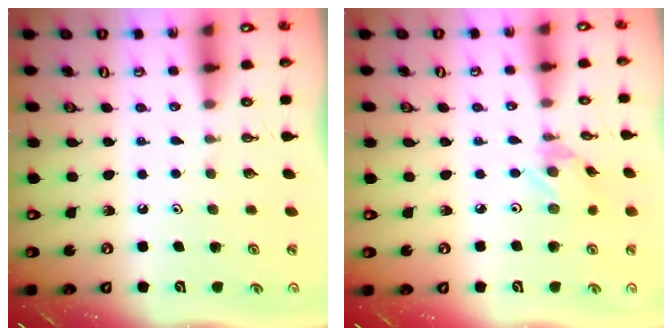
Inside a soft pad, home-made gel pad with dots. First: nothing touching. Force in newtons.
{"total": 1.5, "press": 1.5, "slide": 0.0}